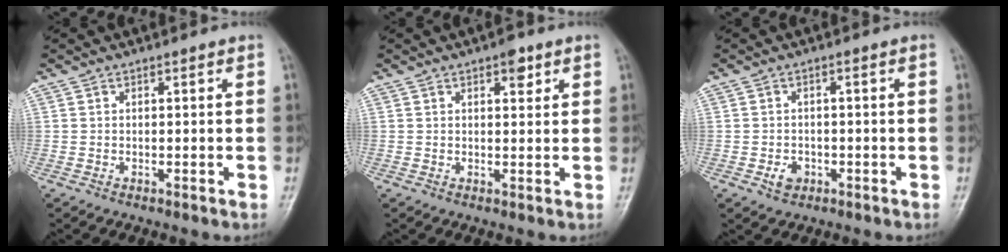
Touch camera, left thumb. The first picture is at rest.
{"total": 3.0, "force": [1.7, 1.4, 2.0], "torque": [-0.016, -0.005, 0.020]}
{"total": 2.7, "force": [-1.1, 2.1, 1.3], "torque": [-0.015, 0.007, -0.015]}